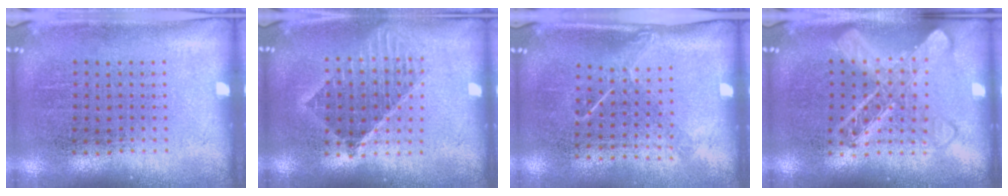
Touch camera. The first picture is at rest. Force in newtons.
{"total": 1.5, "press": 1.3, "slide": 0.8}
{"total": 1.3, "press": 1.0, "slide": 0.9}
{"total": 3.1, "press": 3.1, "slide": 0.5}